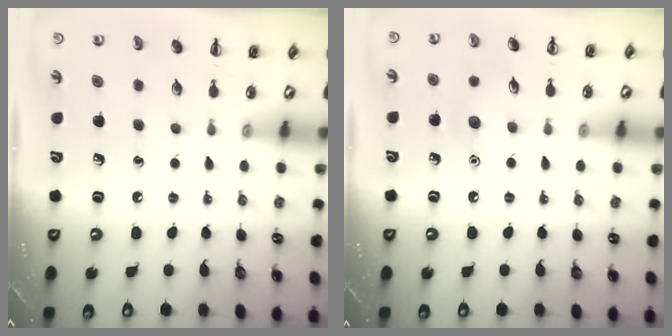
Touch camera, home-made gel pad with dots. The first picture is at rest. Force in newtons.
{"total": 7.0, "press": 6.8, "slide": 1.8}